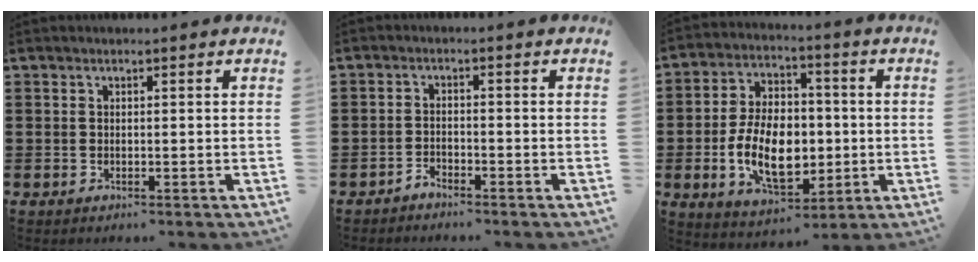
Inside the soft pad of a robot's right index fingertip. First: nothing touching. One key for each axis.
{"total": 1.7, "fx": -1.7, "fy": 0.2, "fz": 0.0, "tx": -0.006, "ty": 0.004, "tz": -0.036}
{"total": 11.8, "fx": -1.7, "fy": 7.4, "fz": 9.1, "tx": -0.176, "ty": -0.003, "tz": -0.033}